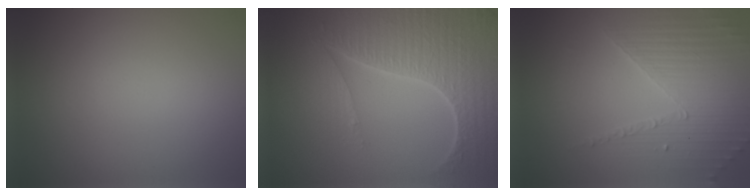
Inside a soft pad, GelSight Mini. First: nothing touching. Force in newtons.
{"total": 7.7, "press": 5.7, "slide": 5.2}
{"total": 3.7, "press": 3.4, "slide": 1.6}